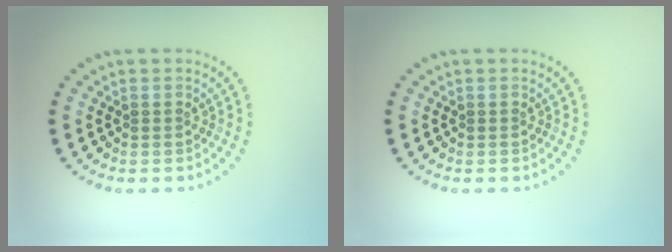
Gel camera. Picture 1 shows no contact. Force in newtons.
{"total": 0.0}